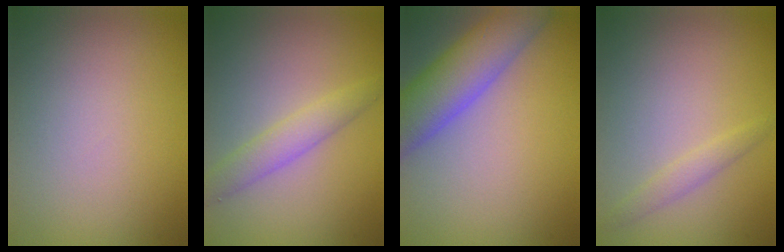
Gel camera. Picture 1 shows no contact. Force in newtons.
{"total": 2.7, "press": 2.6, "slide": 0.1}
{"total": 7.5, "press": 7.5, "slide": 0.5}
{"total": 1.3, "press": 1.3, "slide": 0.1}